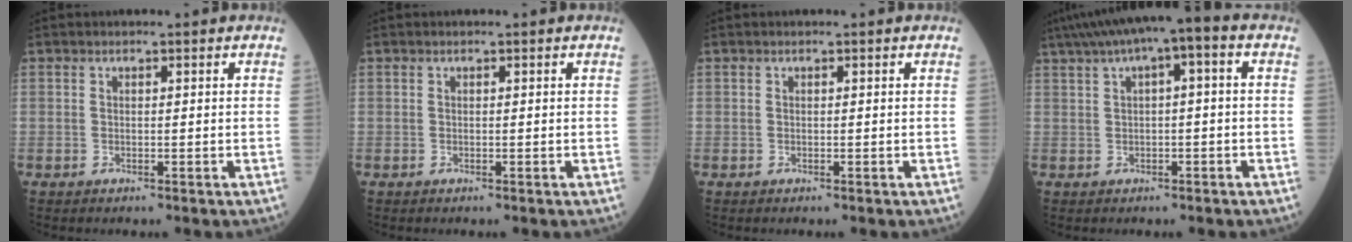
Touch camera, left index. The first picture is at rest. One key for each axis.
{"total": 0.0}
{"total": 0.0}
{"total": 8.8, "fx": 3.5, "fy": 1.6, "fz": 7.9, "tx": -0.137, "ty": 0.043, "tz": 0.050}